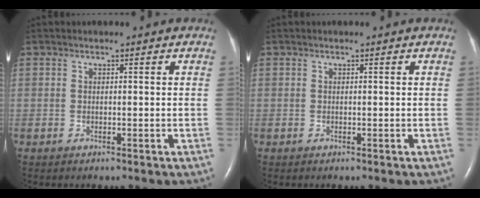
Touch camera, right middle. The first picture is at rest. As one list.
[{"total": 0.0}]